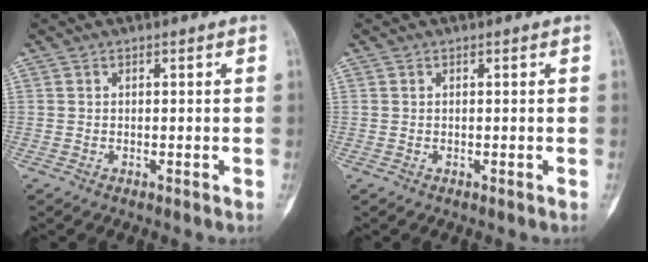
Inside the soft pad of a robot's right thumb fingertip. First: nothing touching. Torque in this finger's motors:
{"motor_torque": [0.37, 0.03, 0.04, -0.15, 0.00]}